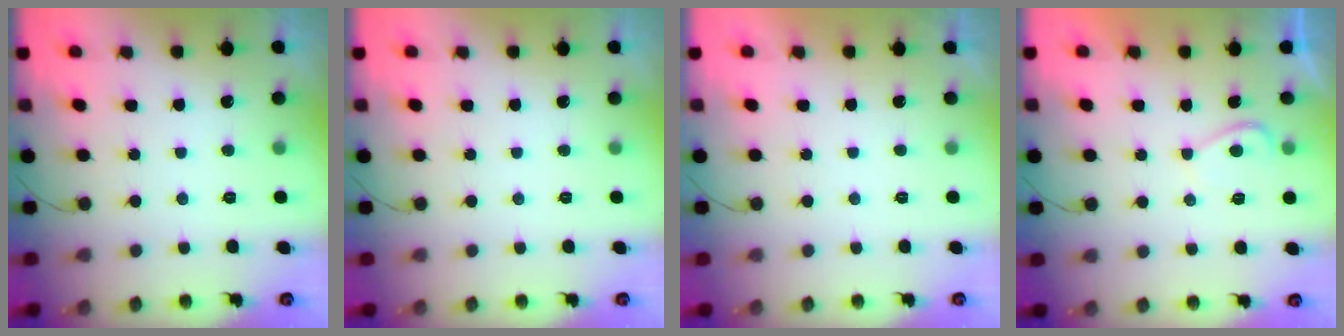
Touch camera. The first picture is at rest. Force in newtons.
{"total": 0.0}
{"total": 2.3, "press": 2.3, "slide": 0.4}
{"total": 2.6, "press": 2.4, "slide": 0.8}